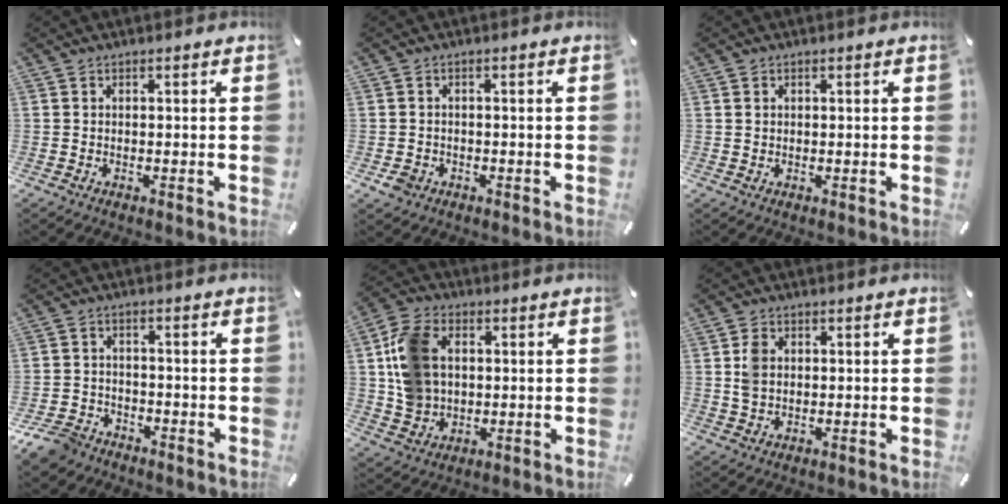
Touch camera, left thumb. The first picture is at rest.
{"total": 2.9, "force": [-1.3, 2.4, 1.0], "torque": [-0.023, 0.002, -0.025]}
{"total": 1.1, "force": [0.3, 1.0, 0.3], "torque": [-0.008, 0.004, 0.005]}
{"total": 6.2, "force": [-5.1, 3.3, 1.5], "torque": [-0.039, 0.024, -0.101]}
{"total": 12.5, "force": [2.1, 10.2, 7.1], "torque": [-0.138, 0.019, 0.046]}
{"total": 4.6, "force": [0.6, 3.6, 2.8], "torque": [-0.057, 0.003, 0.009]}